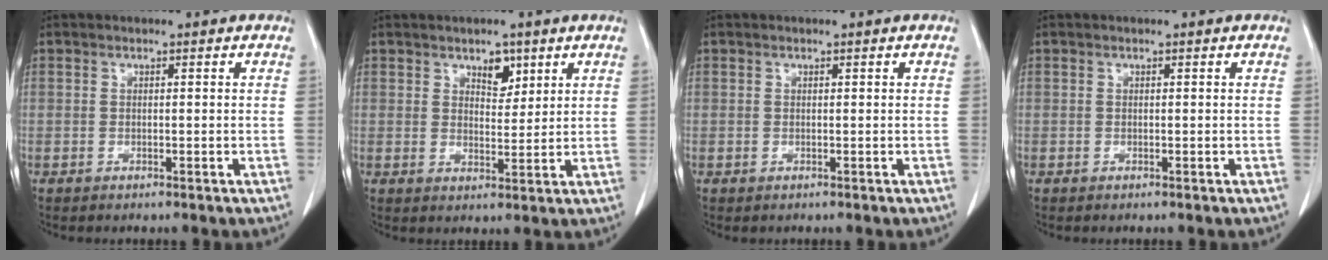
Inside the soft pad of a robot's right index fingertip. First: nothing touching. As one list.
[{"total": 3.6, "force": [2.2, 1.9, 2.1], "torque": [-0.031, -0.004, 0.038]}, {"total": 0.0}, {"total": 0.0}]